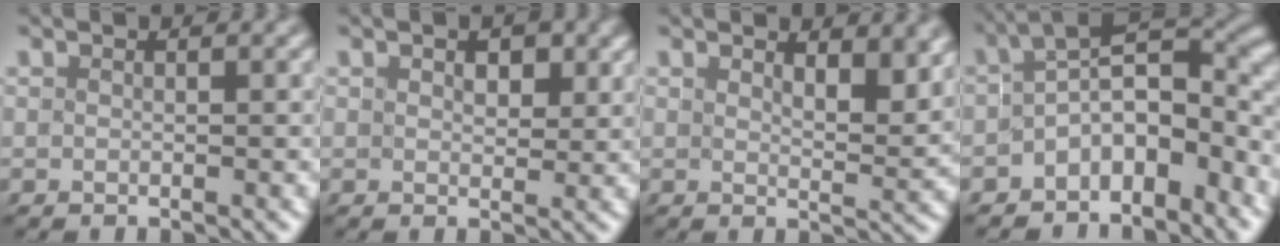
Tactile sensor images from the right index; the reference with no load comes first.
{"total": 1.9, "force": [1.2, 1.3, 0.7], "torque": [-0.009, 0.000, 0.018]}
{"total": 2.9, "force": [2.7, 0.3, 1.2], "torque": [-0.017, -0.015, 0.044]}
{"total": 8.1, "force": [-2.1, 4.4, 6.5], "torque": [-0.062, -0.010, -0.034]}